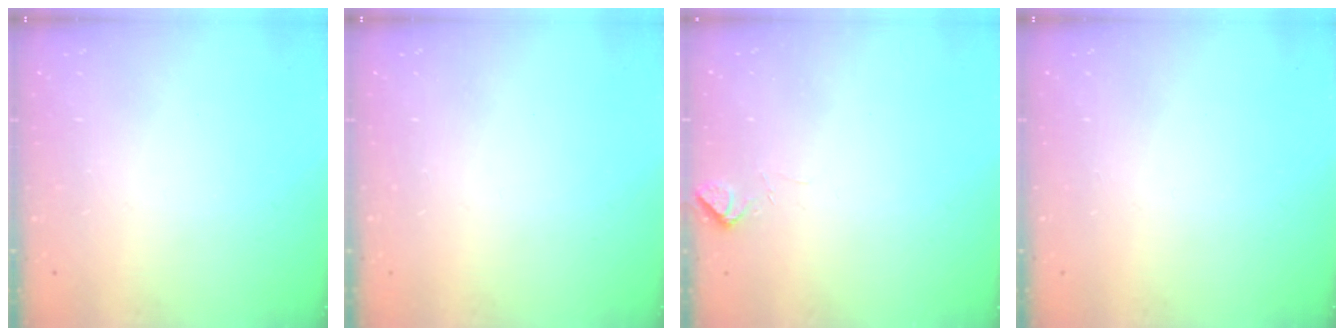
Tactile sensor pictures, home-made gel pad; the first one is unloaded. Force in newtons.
{"total": 0.0}
{"total": 2.7, "press": 2.6, "slide": 0.6}
{"total": 0.0}